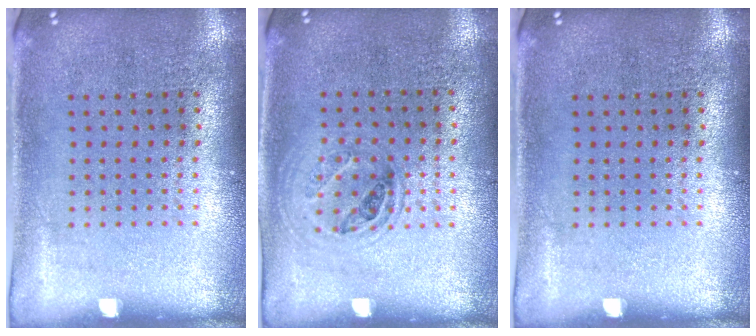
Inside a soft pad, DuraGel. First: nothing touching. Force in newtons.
{"total": 1.1, "press": 1.0, "slide": 0.5}
{"total": 0.0}